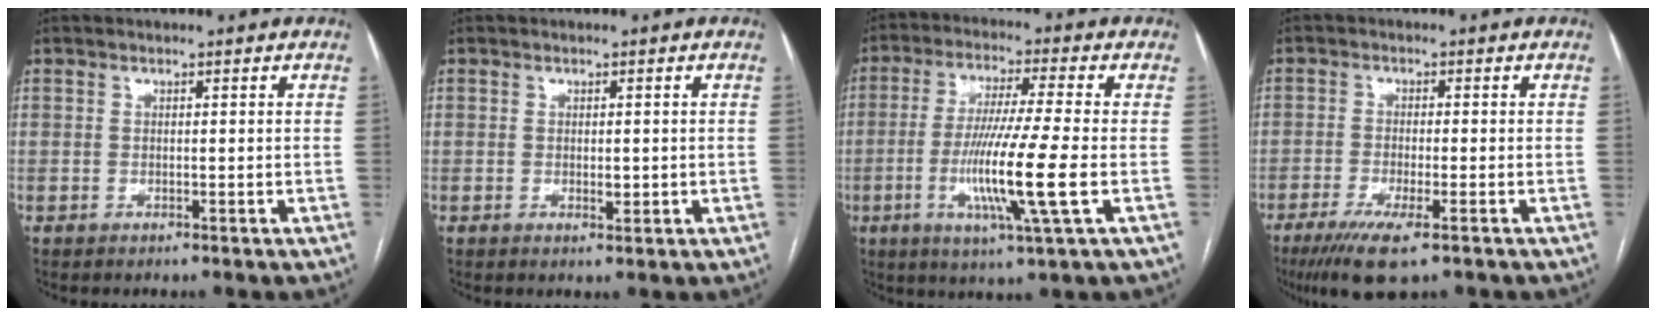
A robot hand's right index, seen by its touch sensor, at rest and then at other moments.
{"total": 1.6, "force": [-0.1, 0.7, 1.4], "torque": [-0.022, -0.004, 0.001]}
{"total": 12.6, "force": [-2.9, -0.8, 12.2], "torque": [-0.239, -0.021, -0.060]}
{"total": 7.2, "force": [-4.5, 0.9, 5.5], "torque": [-0.101, -0.020, -0.074]}